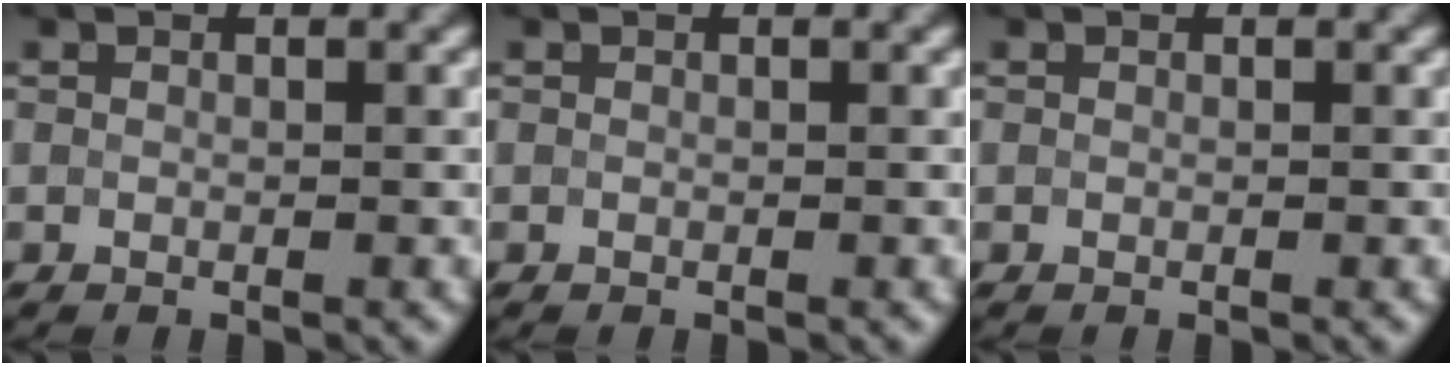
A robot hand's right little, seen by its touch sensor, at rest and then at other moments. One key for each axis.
{"total": 0.0}
{"total": 0.0}